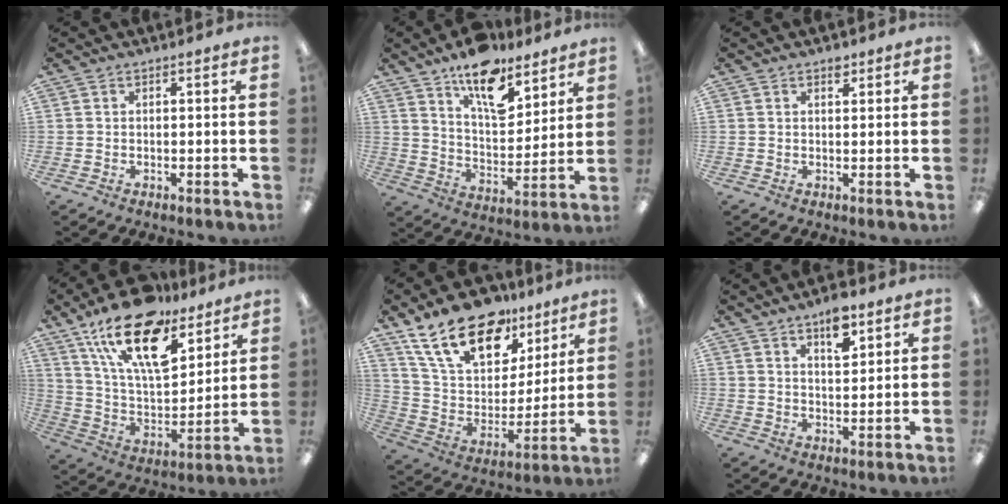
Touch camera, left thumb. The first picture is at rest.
{"total": 14.3, "force": [10.6, 6.3, 7.3], "torque": [-0.109, -0.065, 0.186]}
{"total": 2.2, "force": [1.5, 1.1, 1.1], "torque": [-0.007, -0.004, 0.024]}
{"total": 21.7, "force": [14.8, 9.1, 13.1], "torque": [-0.227, -0.084, 0.261]}
{"total": 21.9, "force": [14.9, 11.4, 11.5], "torque": [-0.210, -0.079, 0.270]}
{"total": 7.7, "force": [5.2, 3.3, 4.7], "torque": [-0.063, -0.024, 0.085]}